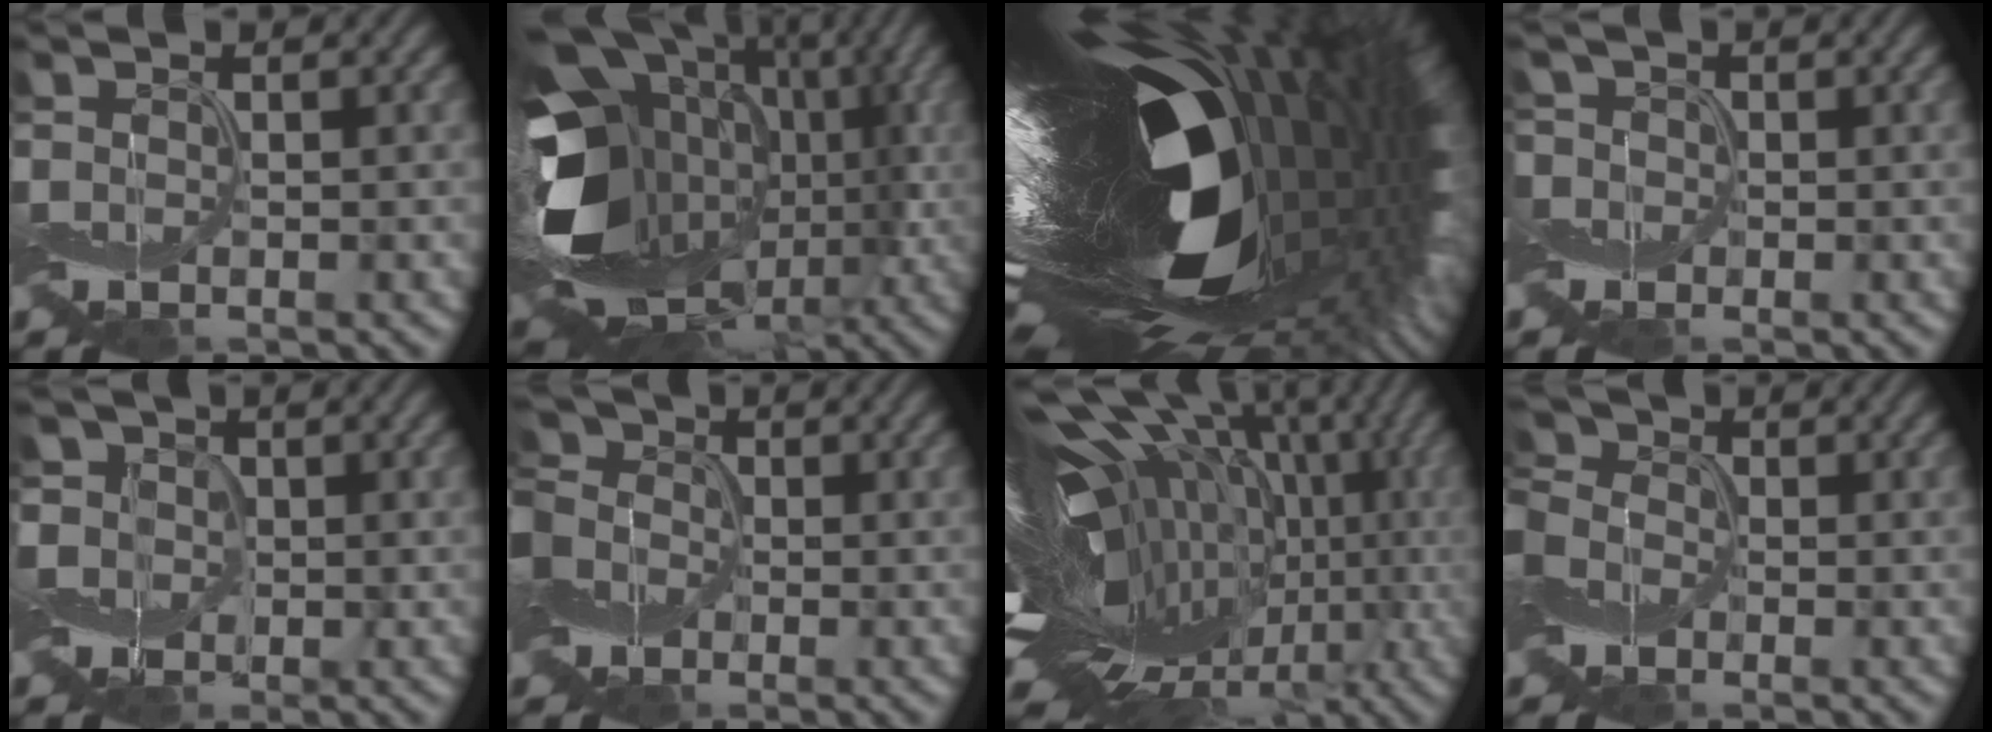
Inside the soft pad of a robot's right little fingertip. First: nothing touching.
{"total": 17.6, "force": [-0.2, 13.0, 11.8], "torque": [-0.211, -0.025, 0.019]}
{"total": 22.5, "force": [0.6, 9.8, 20.2], "torque": [-0.356, -0.036, -0.005]}
{"total": 3.6, "force": [0.1, 3.2, 1.8], "torque": [-0.045, 0.009, -0.010]}
{"total": 4.3, "force": [1.3, 3.8, 1.6], "torque": [-0.048, 0.005, 0.011]}
{"total": 10.6, "force": [-2.4, 8.9, 5.2], "torque": [-0.123, -0.001, -0.089]}
{"total": 20.3, "force": [1.8, 11.9, 16.4], "torque": [-0.247, 0.032, 0.033]}
{"total": 8.5, "force": [-2.3, 6.8, 4.5], "torque": [-0.113, -0.005, -0.070]}